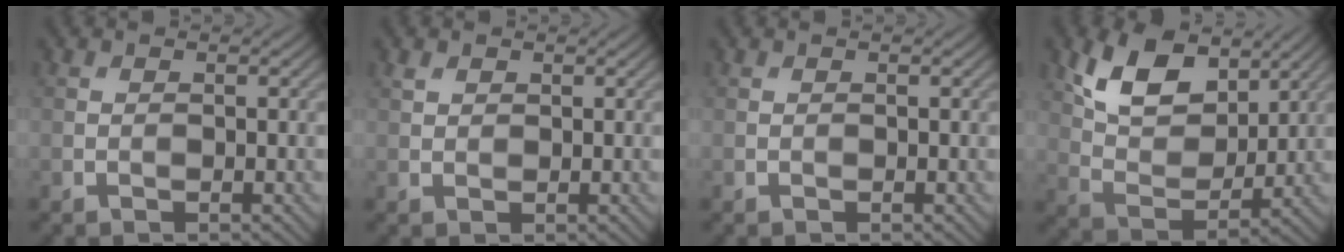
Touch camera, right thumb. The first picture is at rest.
{"total": 1.1, "force": [0.8, 0.7, 0.4], "torque": [-0.011, -0.001, 0.017]}
{"total": 0.0}
{"total": 10.4, "force": [5.6, 5.8, 6.5], "torque": [-0.142, -0.003, 0.104]}